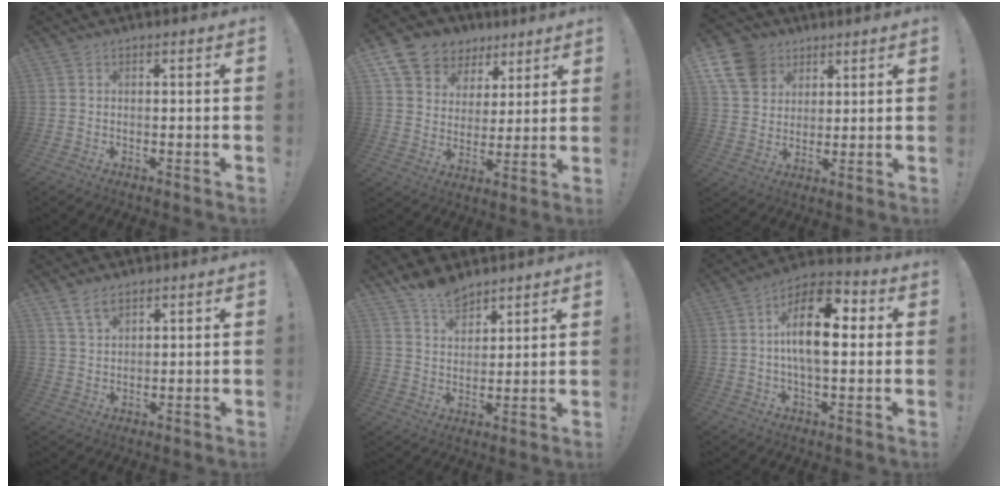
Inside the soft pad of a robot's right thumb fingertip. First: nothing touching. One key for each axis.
{"total": 11.8, "fx": 7.2, "fy": 8.8, "fz": 3.0, "tx": -0.053, "ty": -0.048, "tz": 0.147}
{"total": 12.9, "fx": 6.6, "fy": 10.0, "fz": 4.8, "tx": -0.088, "ty": -0.036, "tz": 0.132}
{"total": 5.0, "fx": 3.5, "fy": 2.4, "fz": 2.7, "tx": -0.048, "ty": -0.014, "tz": 0.067}
{"total": 8.5, "fx": 7.4, "fy": 3.6, "fz": 2.3, "tx": -0.043, "ty": -0.049, "tz": 0.141}
{"total": 16.5, "fx": 2.0, "fy": 8.0, "fz": 14.3, "tx": -0.247, "ty": 0.007, "tz": 0.026}